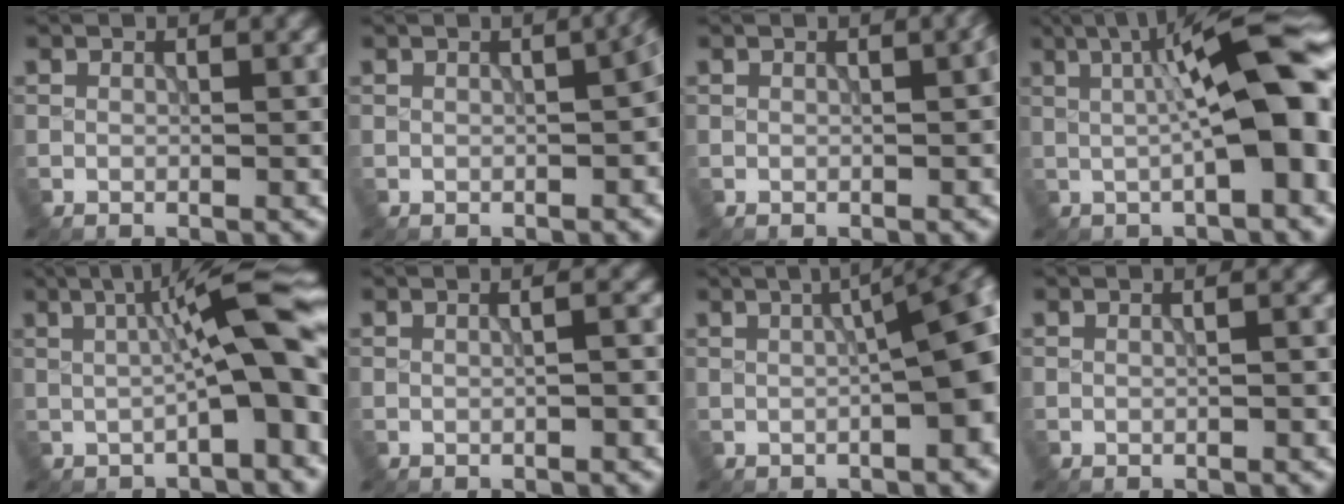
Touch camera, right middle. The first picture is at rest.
{"total": 4.2, "force": [-0.2, 1.5, 3.9], "torque": [-0.043, -0.002, 0.008]}
{"total": 1.6, "force": [0.1, 0.5, 1.6], "torque": [-0.020, 0.002, 0.005]}
{"total": 12.3, "force": [1.1, 3.0, 11.9], "torque": [-0.136, 0.017, 0.013]}
{"total": 9.2, "force": [0.5, 1.8, 9.0], "torque": [-0.114, 0.021, 0.003]}
{"total": 2.2, "force": [0.3, 1.0, 1.9], "torque": [-0.006, 0.003, -0.005]}
{"total": 12.1, "force": [0.1, 4.7, 11.1], "torque": [-0.081, 0.008, -0.008]}
{"total": 0.7, "force": [0.0, 0.1, 0.7], "torque": [-0.013, -0.002, -0.002]}